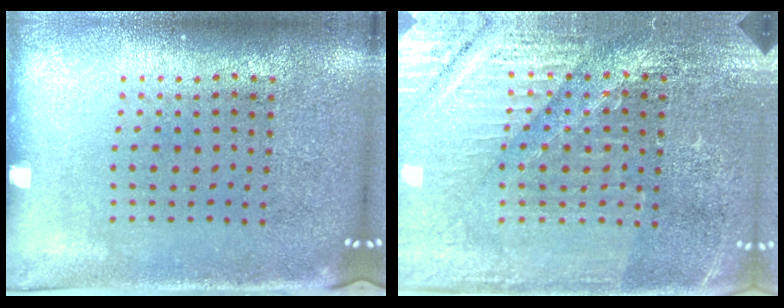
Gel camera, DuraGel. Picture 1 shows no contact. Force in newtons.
{"total": 4.2, "press": 4.1, "slide": 1.2}